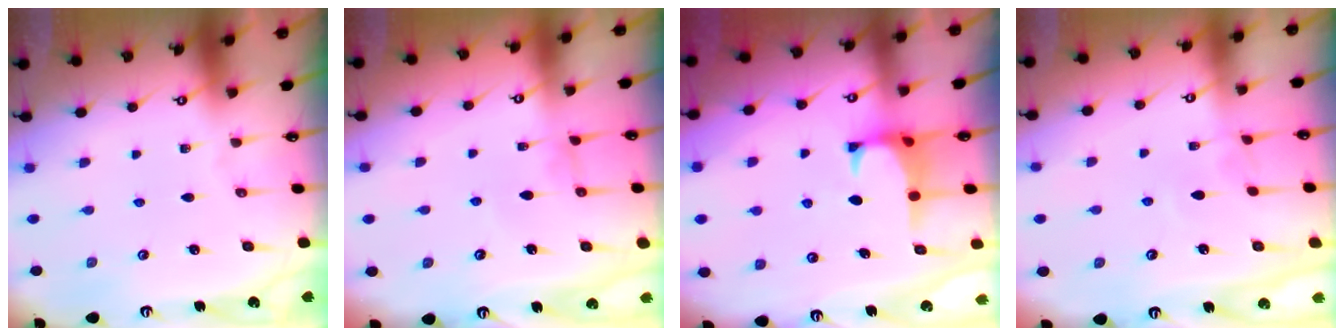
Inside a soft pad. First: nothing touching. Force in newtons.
{"total": 0.0}
{"total": 1.1, "press": 0.9, "slide": 0.6}
{"total": 3.7, "press": 3.7, "slide": 0.2}